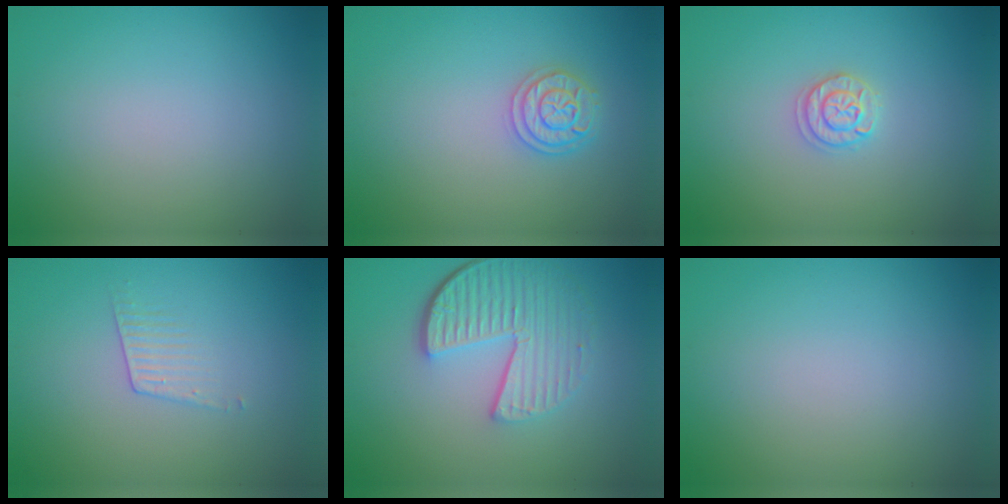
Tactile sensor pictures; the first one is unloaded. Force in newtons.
{"total": 2.4, "press": 2.4, "slide": 0.4}
{"total": 1.7, "press": 1.7, "slide": 0.2}
{"total": 1.1, "press": 0.4, "slide": 1.1}
{"total": 5.8, "press": 4.1, "slide": 4.0}
{"total": 0.0}